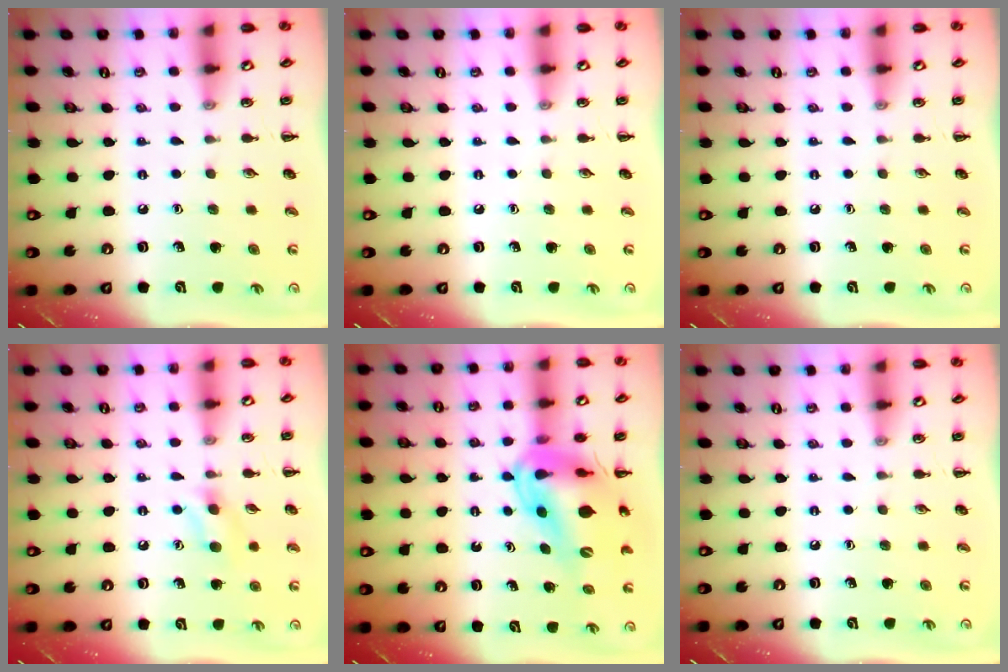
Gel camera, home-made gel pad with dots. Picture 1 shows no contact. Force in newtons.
{"total": 0.0}
{"total": 0.0}
{"total": 5.8, "press": 5.5, "slide": 1.6}
{"total": 16.8, "press": 16.1, "slide": 5.1}
{"total": 0.0}